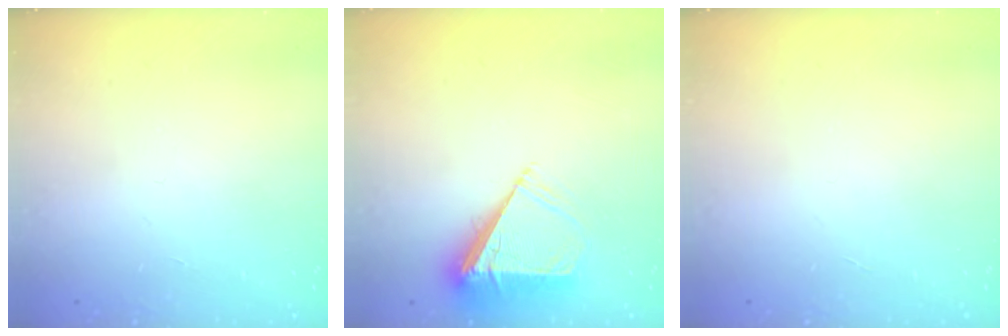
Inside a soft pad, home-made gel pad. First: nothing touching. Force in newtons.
{"total": 7.4, "press": 7.2, "slide": 1.3}
{"total": 0.0}